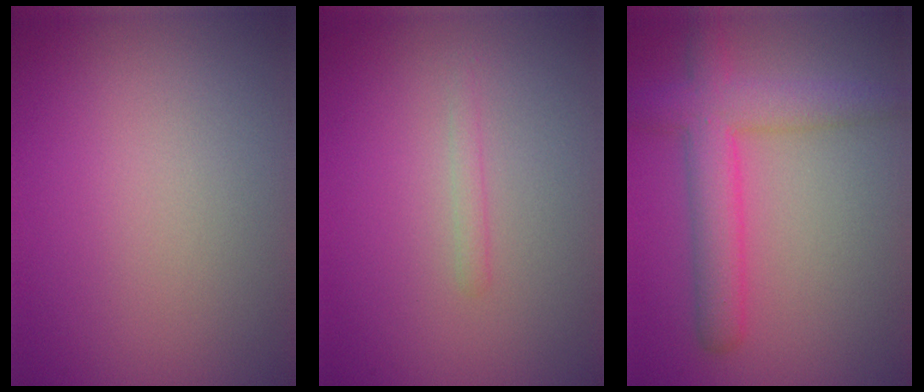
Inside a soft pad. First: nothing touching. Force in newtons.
{"total": 0.8, "press": 0.8, "slide": 0.0}
{"total": 5.0, "press": 5.0, "slide": 0.1}